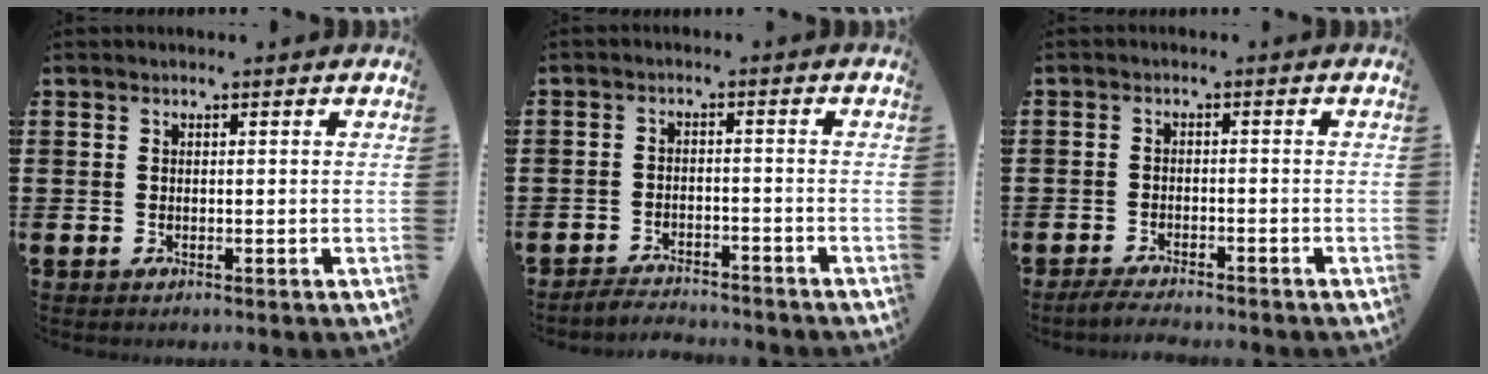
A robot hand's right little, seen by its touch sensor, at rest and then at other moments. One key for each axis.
{"total": 2.7, "fx": -2.7, "fy": 0.1, "fz": -0.2, "tx": -0.002, "ty": 0.003, "tz": -0.058}
{"total": 2.1, "fx": -2.0, "fy": 0.0, "fz": 0.5, "tx": -0.009, "ty": 0.005, "tz": -0.039}